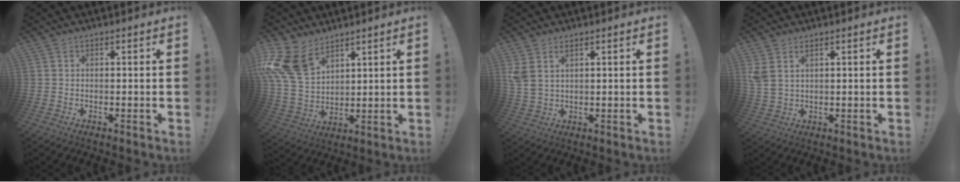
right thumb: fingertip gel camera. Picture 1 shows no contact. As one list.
[{"total": 16.2, "force": [9.1, 10.1, 8.9], "torque": [-0.190, -0.045, 0.177]}, {"total": 4.3, "force": [2.5, 2.0, 2.8], "torque": [-0.056, -0.007, 0.051]}, {"total": 3.9, "force": [2.2, 1.7, 2.7], "torque": [-0.053, -0.006, 0.043]}]